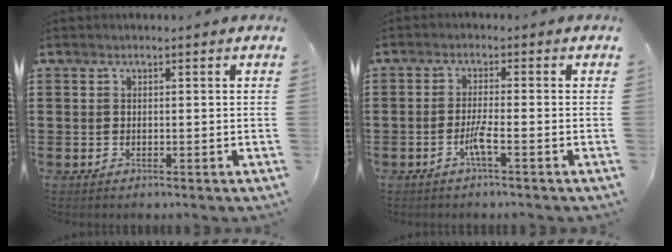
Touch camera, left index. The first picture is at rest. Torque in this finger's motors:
{"motor_torque": [0.22, 0.22, 0.15, 0.04]}